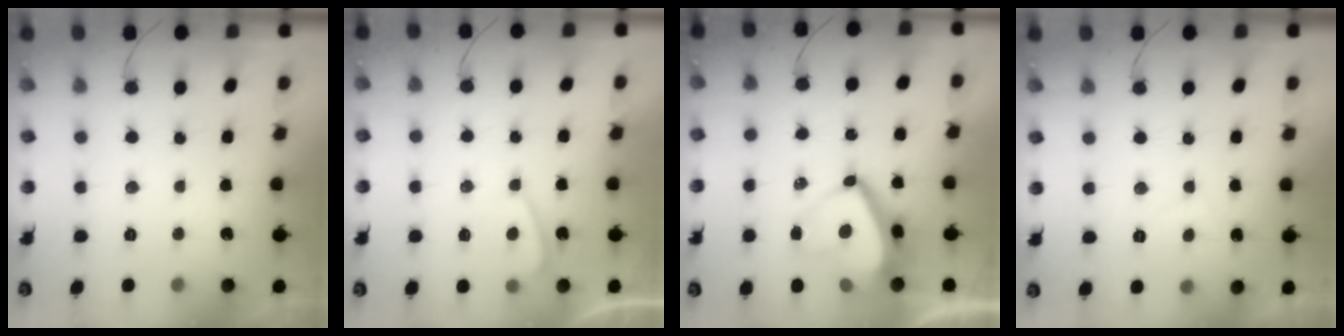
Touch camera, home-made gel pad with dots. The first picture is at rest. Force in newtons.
{"total": 2.8, "press": 2.7, "slide": 0.7}
{"total": 10.4, "press": 10.3, "slide": 0.9}
{"total": 2.2, "press": 2.1, "slide": 0.7}